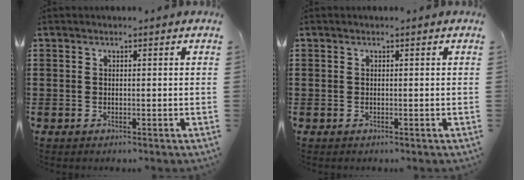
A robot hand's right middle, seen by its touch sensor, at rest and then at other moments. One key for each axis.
{"total": 0.0}